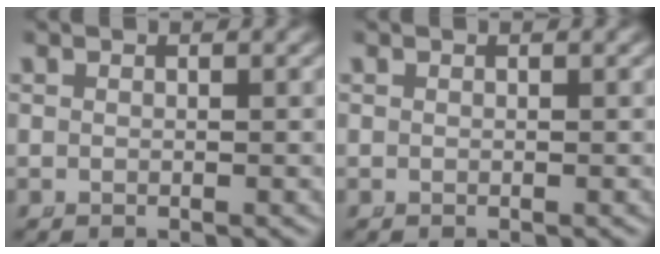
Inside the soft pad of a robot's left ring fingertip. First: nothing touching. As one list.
[{"total": 0.0}]